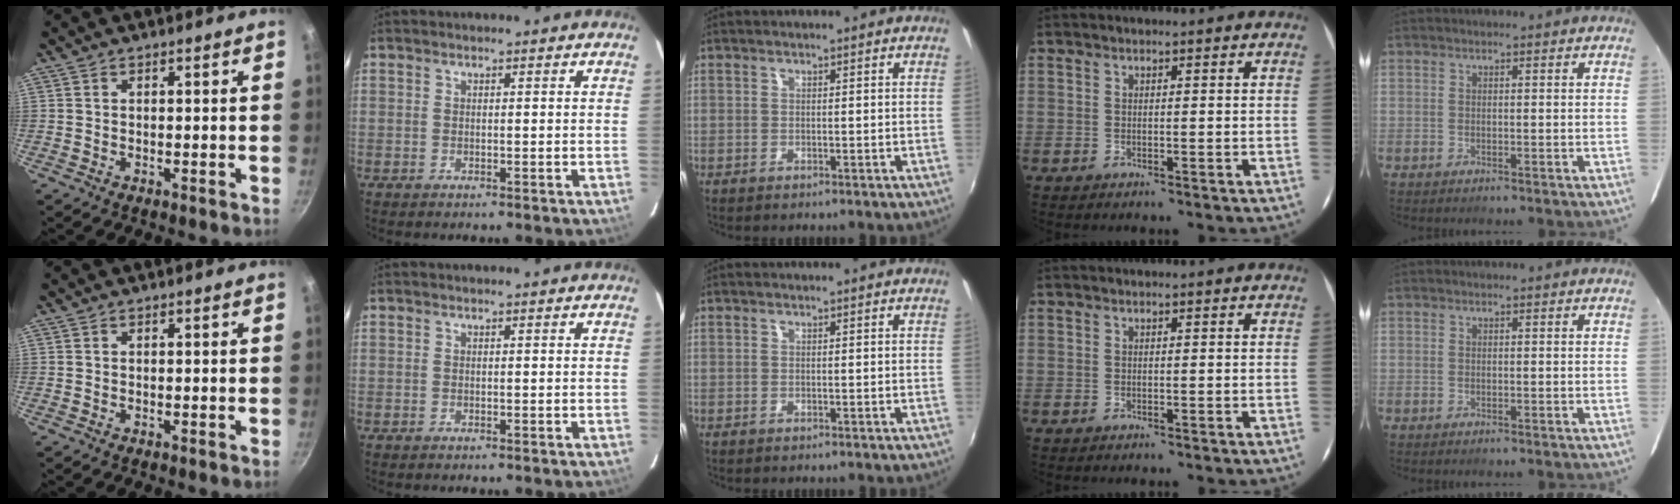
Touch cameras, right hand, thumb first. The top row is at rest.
{}